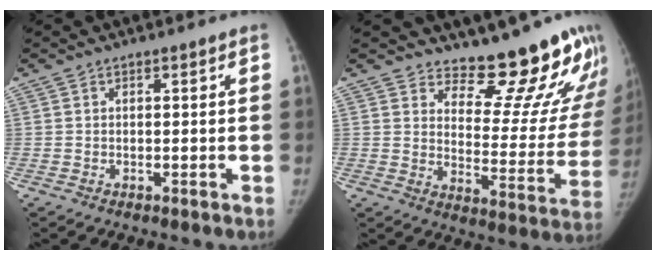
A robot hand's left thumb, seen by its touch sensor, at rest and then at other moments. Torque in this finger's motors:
{"motor_torque": [0.05, 0.05, -0.03, -0.21, 0.01]}